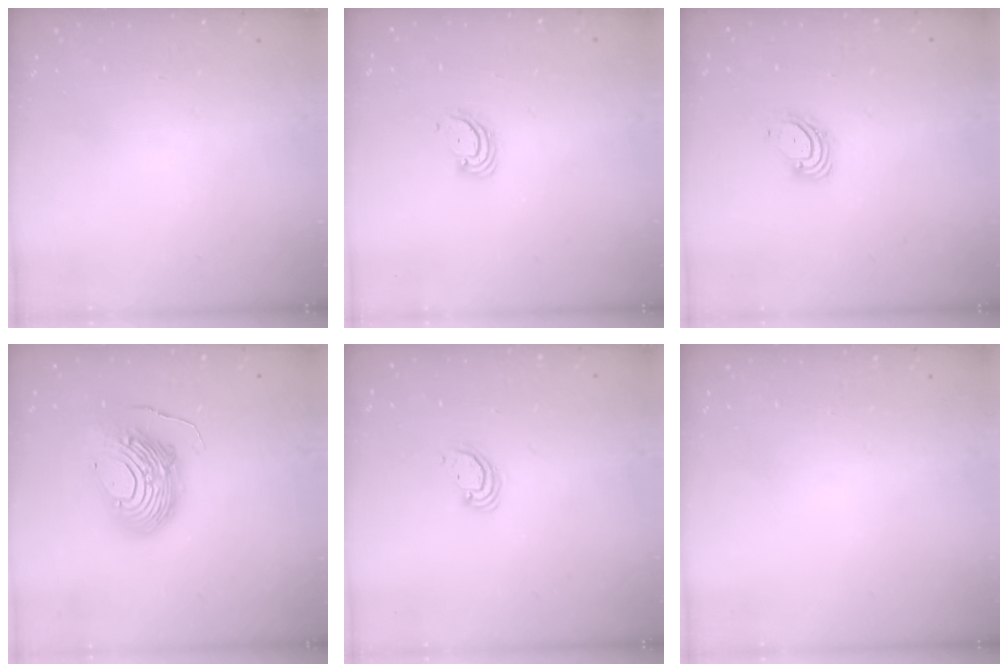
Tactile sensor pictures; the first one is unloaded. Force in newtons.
{"total": 3.8, "press": 3.8, "slide": 0.4}
{"total": 4.0, "press": 4.0, "slide": 0.5}
{"total": 13.8, "press": 13.7, "slide": 1.3}
{"total": 2.7, "press": 2.7, "slide": 0.2}
{"total": 0.0}